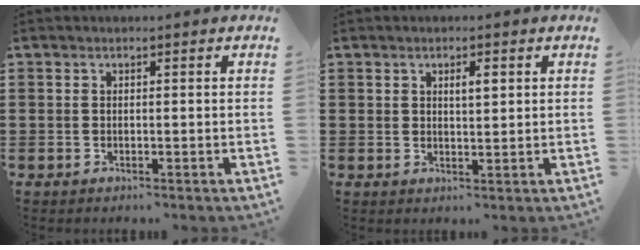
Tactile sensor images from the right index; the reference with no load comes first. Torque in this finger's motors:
{"motor_torque": [0.13, 0.11, 0.13, 0.01]}